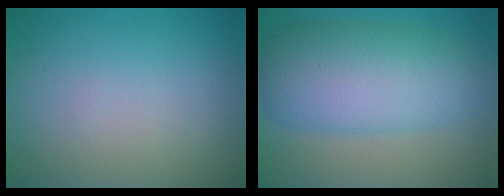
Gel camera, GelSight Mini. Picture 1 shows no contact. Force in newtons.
{"total": 8.5, "press": 8.5, "slide": 0.2}